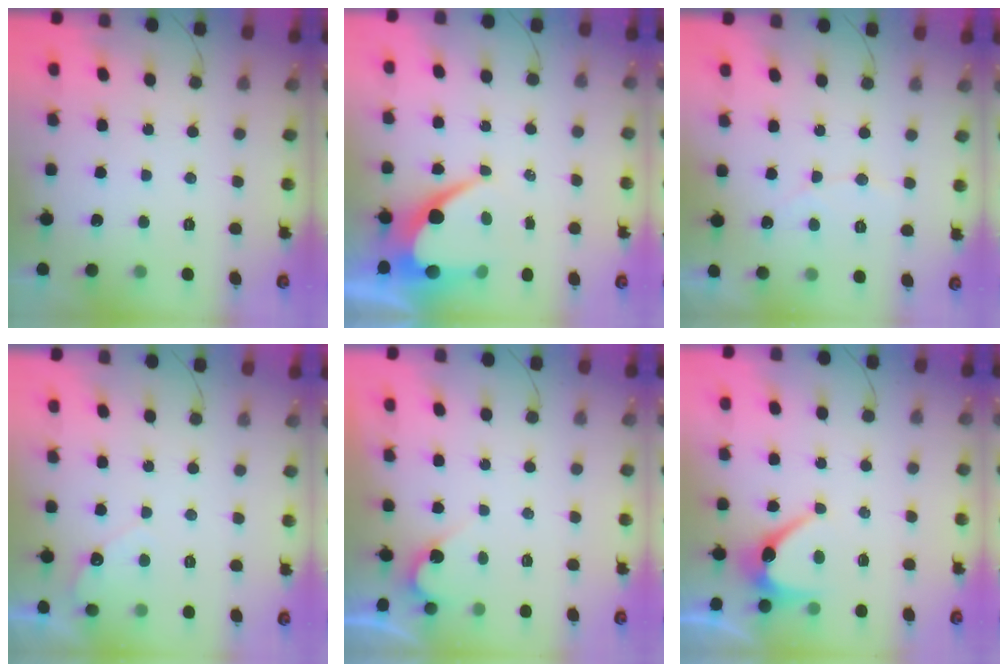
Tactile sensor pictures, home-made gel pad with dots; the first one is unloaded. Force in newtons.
{"total": 10.2, "press": 10.2, "slide": 0.8}
{"total": 4.1, "press": 4.1, "slide": 0.4}
{"total": 3.8, "press": 3.8, "slide": 0.2}
{"total": 2.7, "press": 2.7, "slide": 0.2}
{"total": 6.8, "press": 6.7, "slide": 0.6}